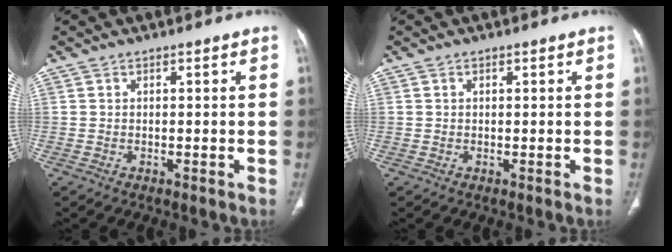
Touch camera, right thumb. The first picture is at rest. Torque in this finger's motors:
{"motor_torque": [0.01, -0.18, -0.33, -0.04, 0.10]}